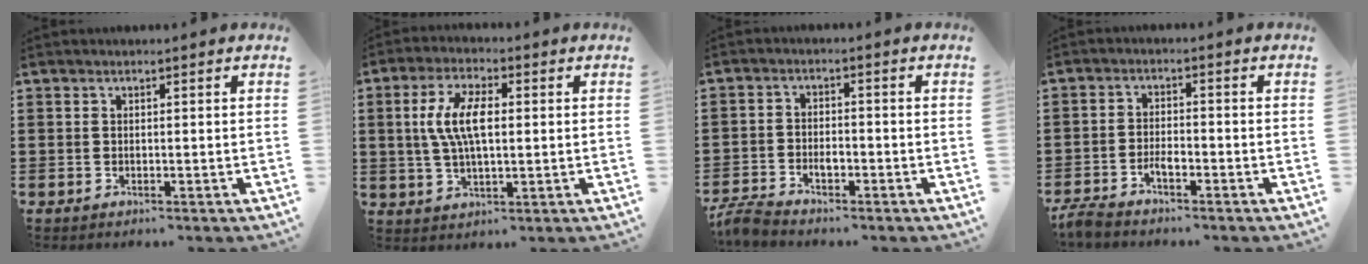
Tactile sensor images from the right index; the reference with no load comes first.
{"total": 7.9, "force": [0.8, 3.3, 7.2], "torque": [-0.160, 0.005, 0.006]}
{"total": 2.9, "force": [-2.3, 1.2, 1.4], "torque": [-0.033, 0.005, -0.047]}
{"total": 3.0, "force": [-2.4, 0.9, 1.6], "torque": [-0.036, 0.006, -0.049]}